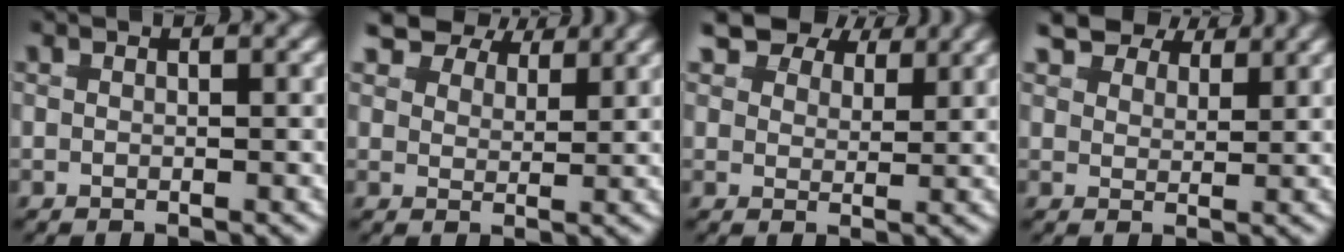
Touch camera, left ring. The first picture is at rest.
{"total": 7.2, "force": [5.0, 3.9, 3.3], "torque": [-0.050, 0.010, 0.070]}
{"total": 7.5, "force": [4.7, 4.7, 3.6], "torque": [-0.057, 0.007, 0.065]}
{"total": 6.1, "force": [4.6, 3.0, 2.7], "torque": [-0.039, 0.008, 0.067]}